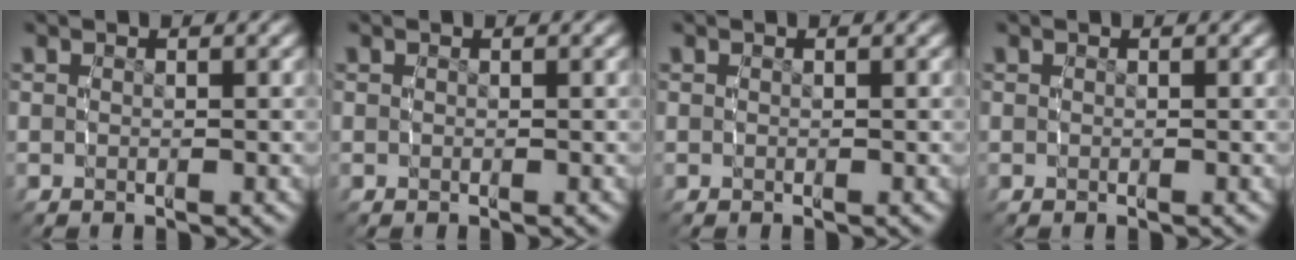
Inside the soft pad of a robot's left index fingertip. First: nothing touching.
{"total": 0.0}
{"total": 0.0}
{"total": 0.0}